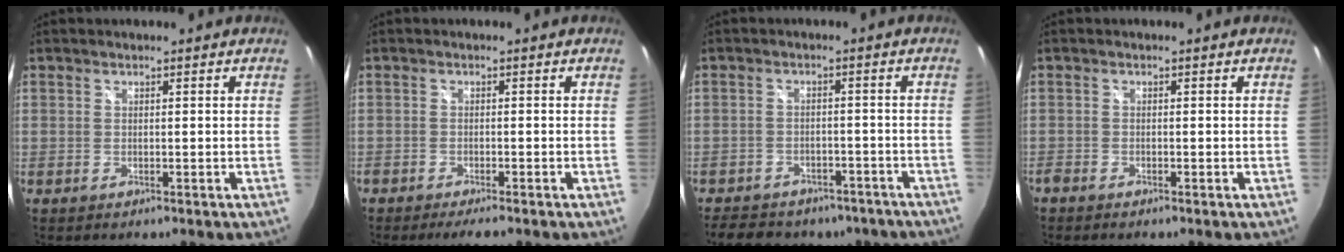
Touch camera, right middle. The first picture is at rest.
{"total": 3.4, "force": [-2.9, 0.3, 1.8], "torque": [-0.041, -0.013, -0.048]}
{"total": 16.1, "force": [-12.7, 7.7, 6.3], "torque": [-0.140, 0.008, -0.158]}
{"total": 1.0, "force": [-0.9, 0.2, 0.3], "torque": [-0.007, -0.003, -0.019]}